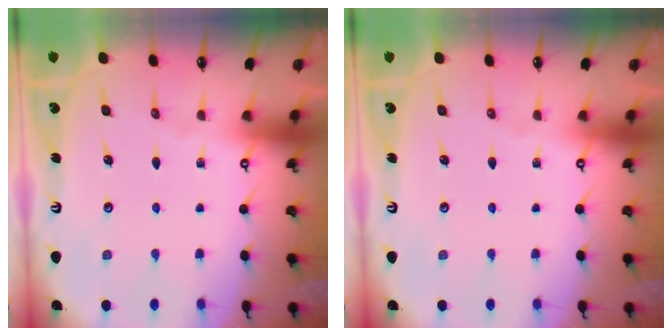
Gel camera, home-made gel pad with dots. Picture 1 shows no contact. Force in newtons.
{"total": 0.0}